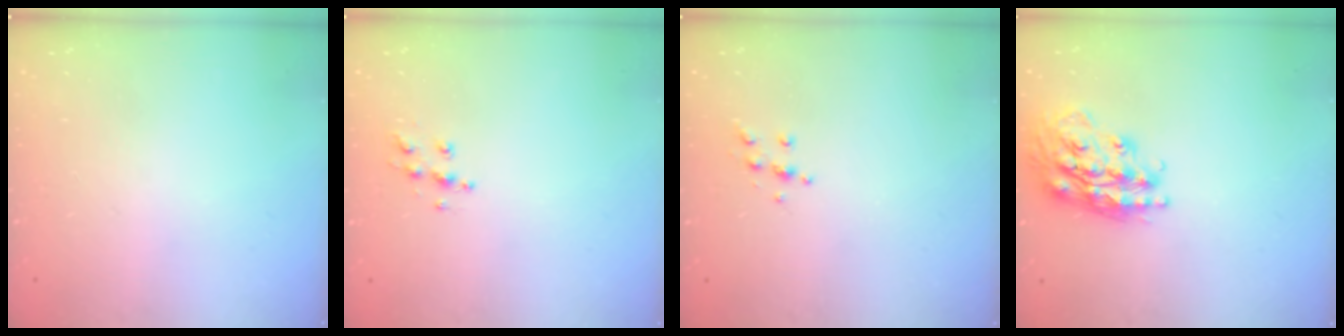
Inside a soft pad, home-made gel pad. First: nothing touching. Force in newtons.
{"total": 6.6, "press": 6.5, "slide": 0.3}
{"total": 5.4, "press": 5.3, "slide": 0.4}
{"total": 19.2, "press": 19.1, "slide": 1.6}